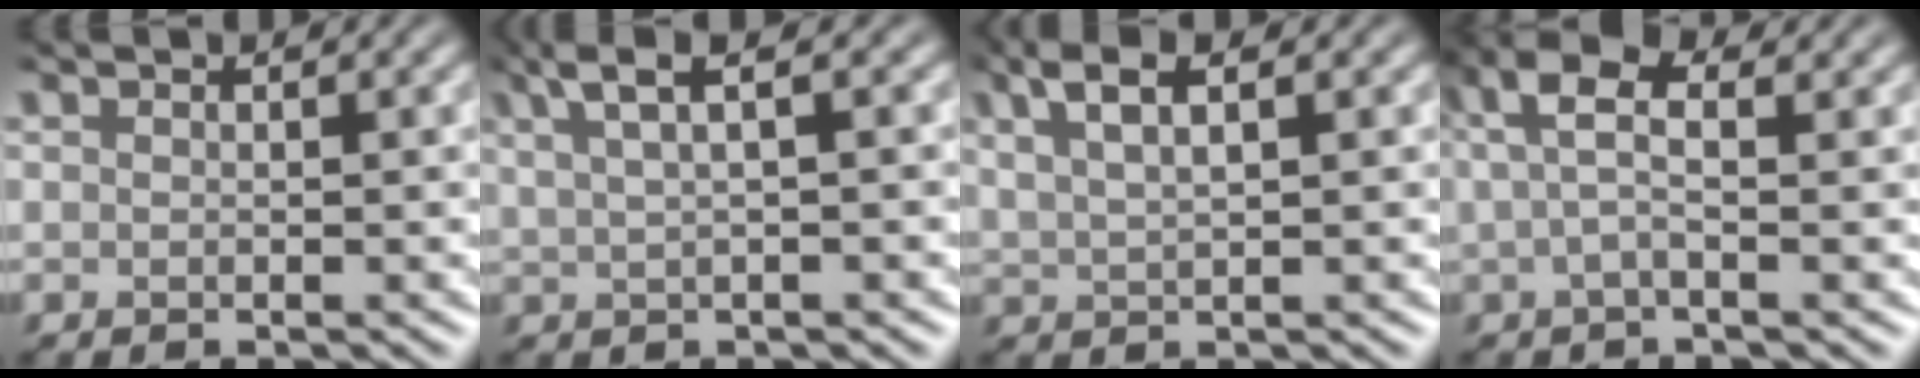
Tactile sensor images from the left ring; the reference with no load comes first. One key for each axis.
{"total": 3.8, "fx": 2.1, "fy": 0.9, "fz": 3.0, "tx": -0.049, "ty": 0.014, "tz": 0.036}
{"total": 3.9, "fx": 2.2, "fy": 1.2, "fz": 3.0, "tx": -0.058, "ty": 0.009, "tz": 0.042}
{"total": 4.0, "fx": 1.4, "fy": 1.3, "fz": 3.6, "tx": -0.071, "ty": 0.015, "tz": 0.016}